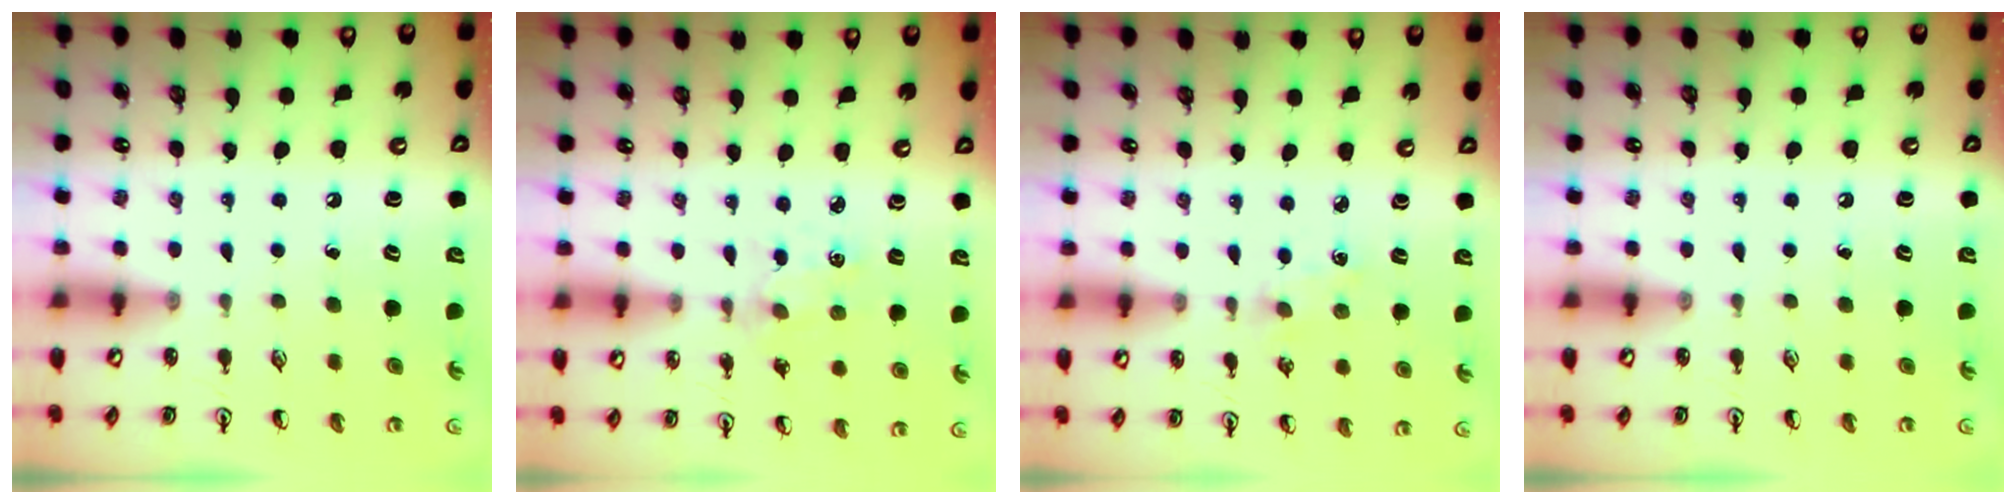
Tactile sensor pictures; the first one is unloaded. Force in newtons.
{"total": 2.1, "press": 2.1, "slide": 0.4}
{"total": 1.4, "press": 1.3, "slide": 0.3}
{"total": 0.0}